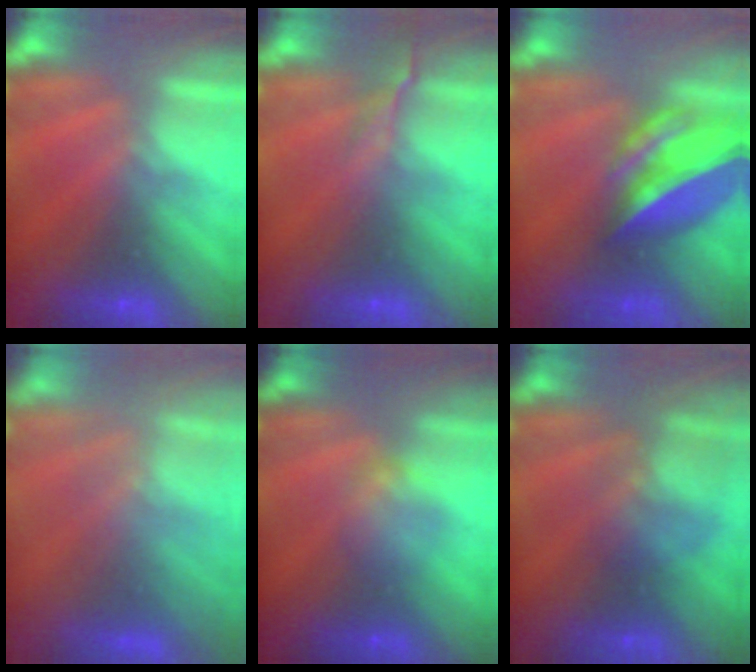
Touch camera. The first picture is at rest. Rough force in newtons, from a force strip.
{"total": 2.5}
{"total": 7.1}
{"total": 2.9}
{"total": 2.3}
{"total": 2.3}